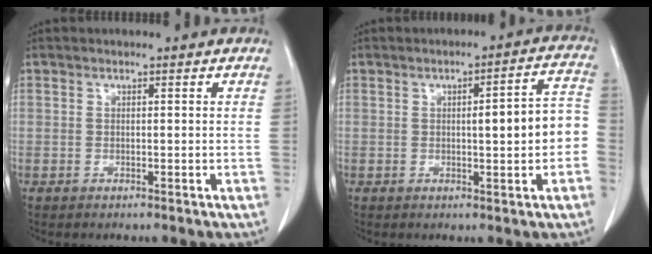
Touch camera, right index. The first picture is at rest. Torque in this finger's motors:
{"motor_torque": [0.78, -0.22, 0.37, 0.06]}